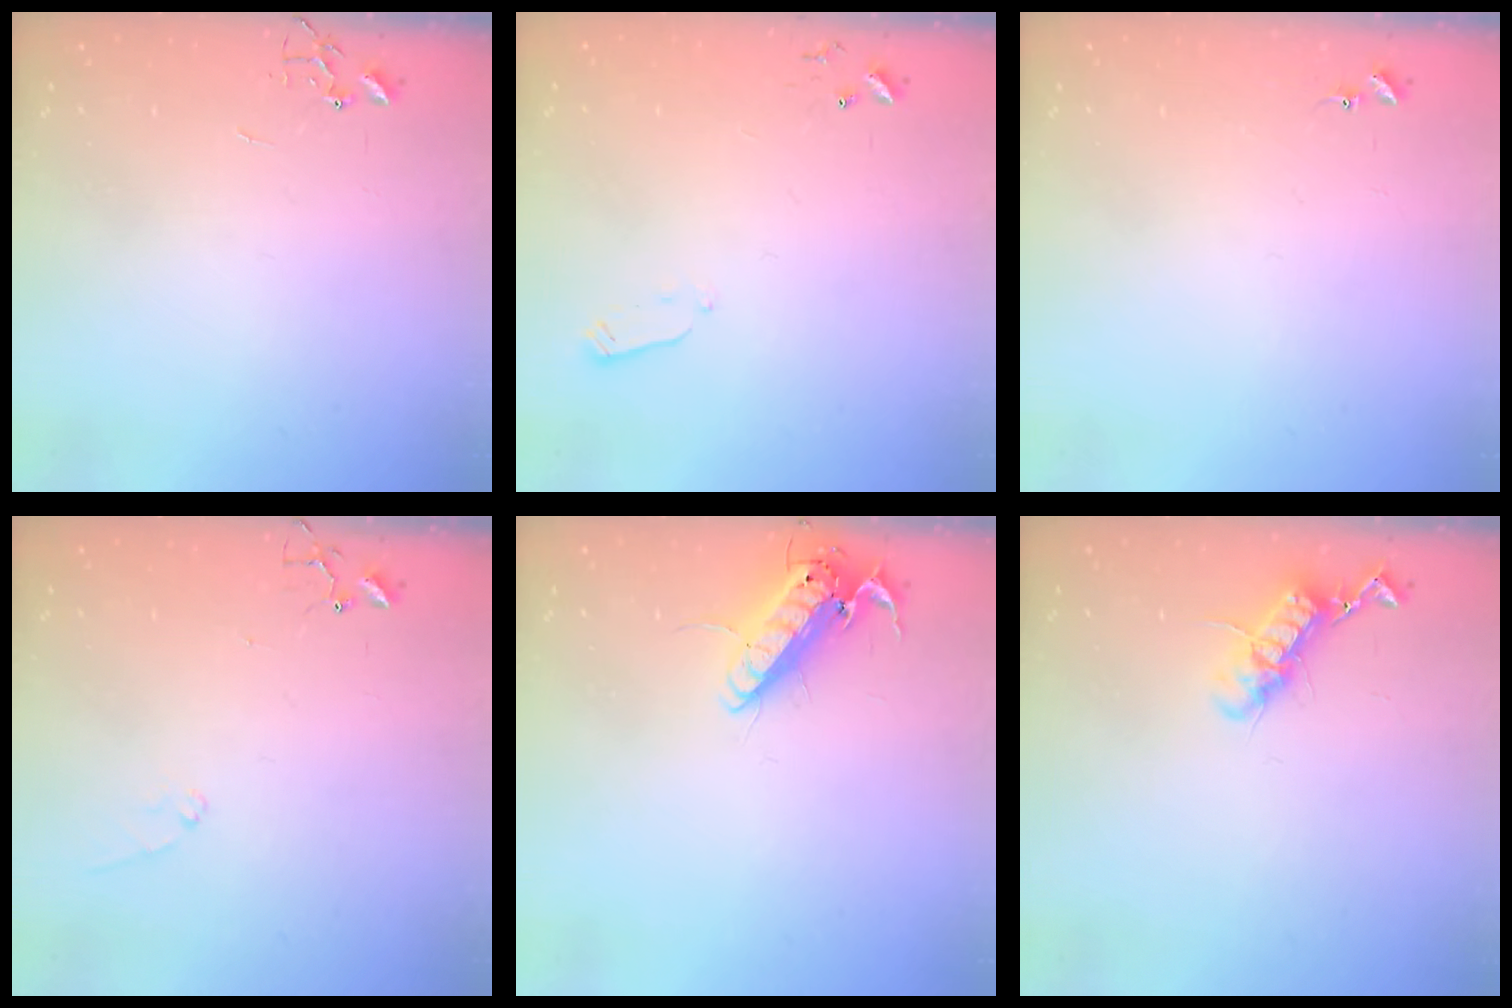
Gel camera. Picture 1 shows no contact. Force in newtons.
{"total": 2.4, "press": 2.3, "slide": 0.4}
{"total": 6.8, "press": 6.7, "slide": 0.5}
{"total": 6.8, "press": 6.8, "slide": 0.7}
{"total": 13.8, "press": 13.6, "slide": 2.3}
{"total": 12.3, "press": 12.3, "slide": 0.6}